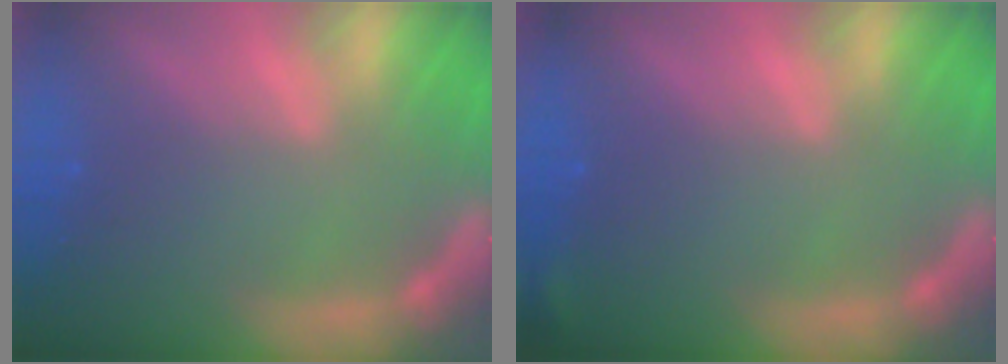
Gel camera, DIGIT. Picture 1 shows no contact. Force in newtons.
{"total": 0.9}